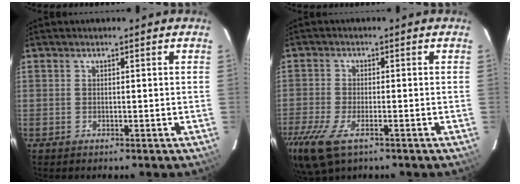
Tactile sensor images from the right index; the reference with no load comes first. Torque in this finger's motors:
{"motor_torque": [0.76, -0.56, 0.26, 0.08]}